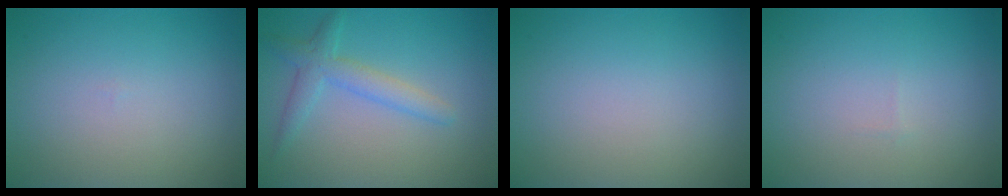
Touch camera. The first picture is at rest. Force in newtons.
{"total": 2.7, "press": 2.7, "slide": 0.1}
{"total": 0.0}
{"total": 0.0}